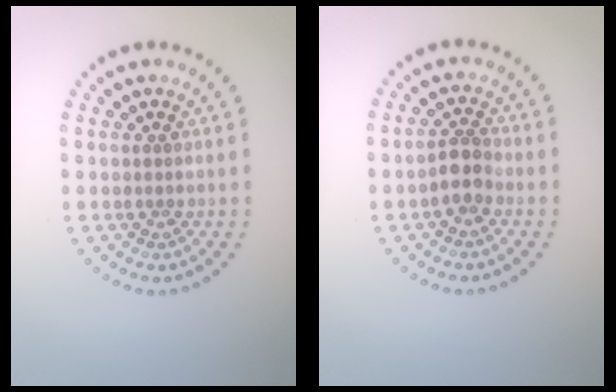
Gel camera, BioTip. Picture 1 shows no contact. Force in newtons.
{"total": 2.2, "press": 2.0, "slide": 1.0}